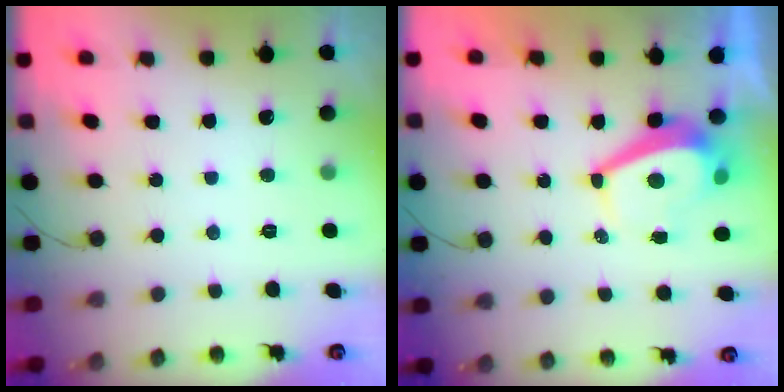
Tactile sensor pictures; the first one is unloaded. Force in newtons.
{"total": 4.8, "press": 4.8, "slide": 0.3}